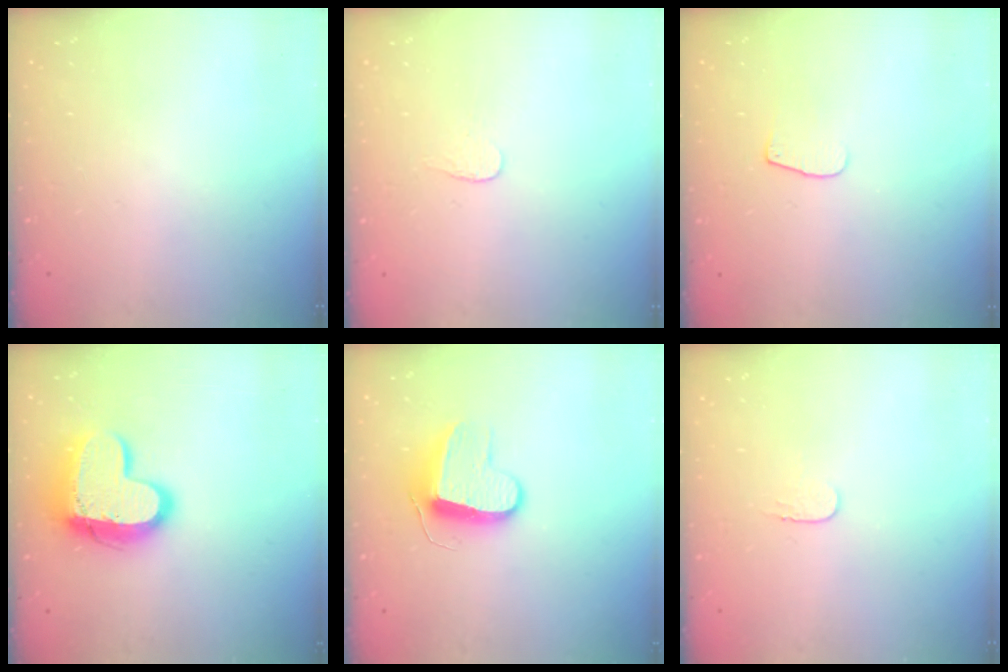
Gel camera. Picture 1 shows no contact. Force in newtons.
{"total": 2.7, "press": 2.7, "slide": 0.3}
{"total": 4.8, "press": 4.8, "slide": 0.4}
{"total": 16.3, "press": 16.3, "slide": 1.3}
{"total": 10.6, "press": 10.6, "slide": 0.2}
{"total": 3.6, "press": 3.6, "slide": 0.4}